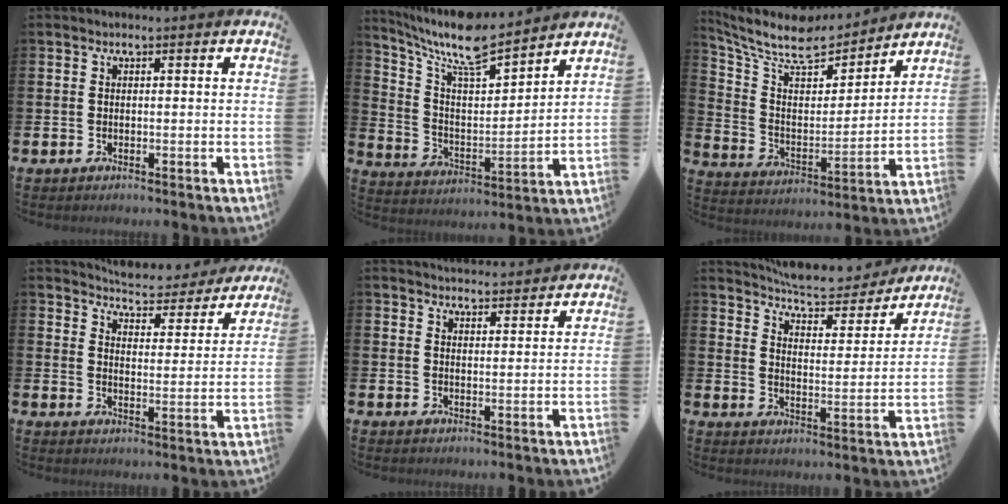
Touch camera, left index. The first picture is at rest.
{"total": 9.9, "force": [8.8, 2.0, 4.1], "torque": [-0.113, -0.058, 0.154]}
{"total": 10.2, "force": [9.0, 3.3, 3.5], "torque": [-0.104, -0.066, 0.153]}
{"total": 5.5, "force": [5.4, 0.8, 0.6], "torque": [-0.025, -0.044, 0.091]}
{"total": 3.8, "force": [3.8, 0.4, -0.1], "torque": [-0.004, -0.022, 0.070]}
{"total": 7.9, "force": [7.6, 1.2, 1.9], "torque": [-0.059, -0.055, 0.132]}